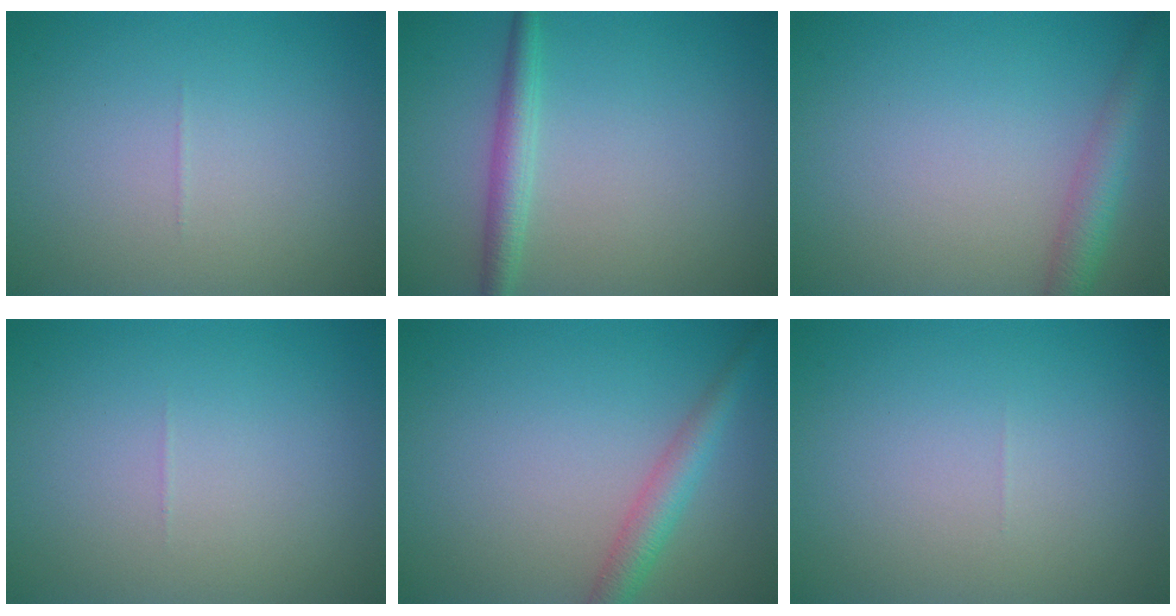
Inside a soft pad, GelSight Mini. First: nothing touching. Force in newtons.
{"total": 2.3, "press": 2.3, "slide": 0.1}
{"total": 3.0, "press": 3.0, "slide": 0.1}
{"total": 0.0}
{"total": 2.8, "press": 2.8, "slide": 0.2}
{"total": 0.0}